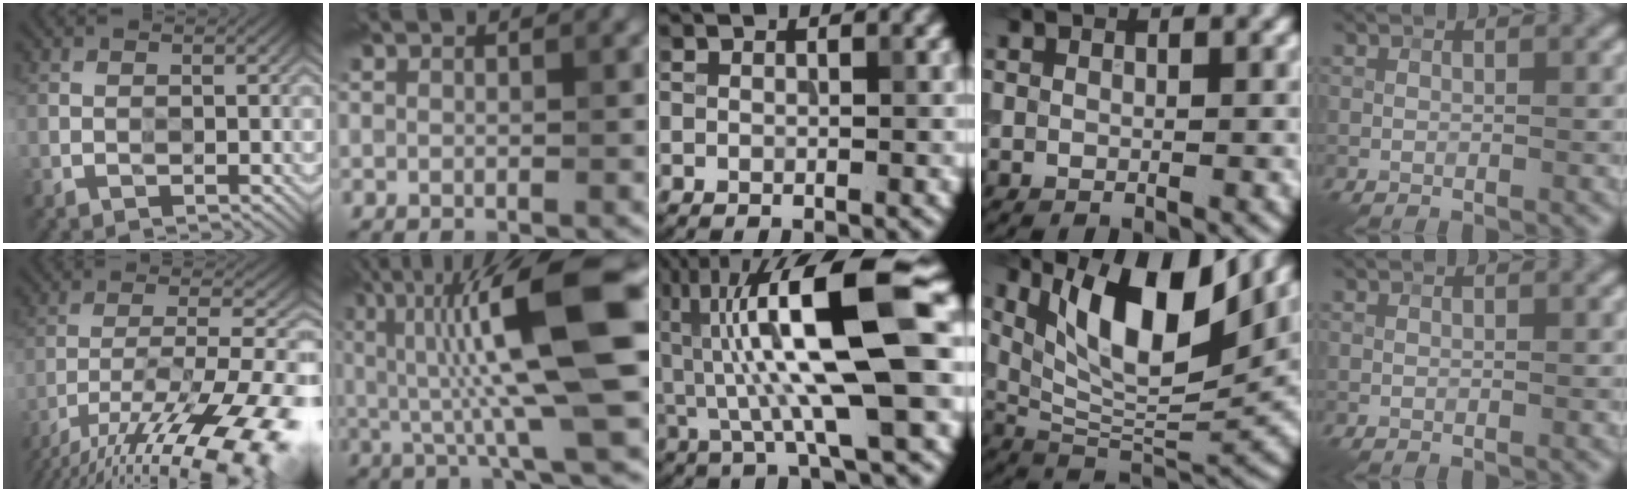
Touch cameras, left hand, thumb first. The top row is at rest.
{"thumb": {"total": 19.0, "force": [-13.3, 4.9, 12.7], "torque": [-0.212, -0.025, -0.212]}, "index": {"total": 13.5, "force": [2.1, 2.8, 13.1], "torque": [-0.212, 0.016, 0.034]}, "middle": {"total": 12.9, "force": [0.8, 2.9, 12.5], "torque": [-0.230, 0.022, 0.009]}, "ring": {"total": 11.4, "force": [4.9, 4.1, 9.4], "torque": [-0.159, -0.004, 0.090]}}